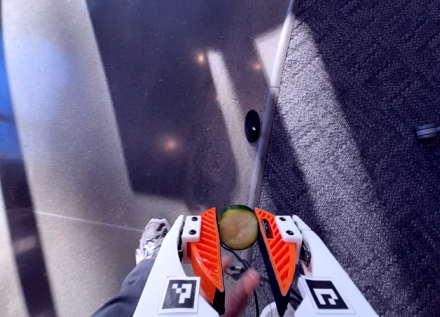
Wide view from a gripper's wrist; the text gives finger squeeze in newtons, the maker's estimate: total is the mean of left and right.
{"total": 6.6, "left": 6.2, "right": 6.9}